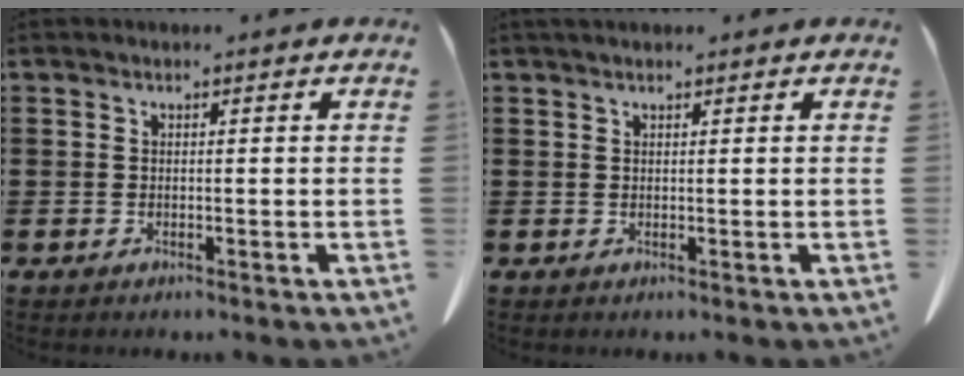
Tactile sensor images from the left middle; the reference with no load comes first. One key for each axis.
{"total": 1.0, "fx": 0.7, "fy": 0.4, "fz": 0.6, "tx": -0.013, "ty": 0.004, "tz": 0.012}